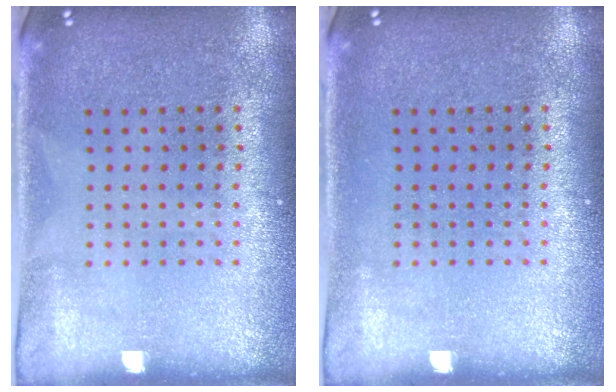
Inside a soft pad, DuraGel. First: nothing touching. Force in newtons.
{"total": 0.0}